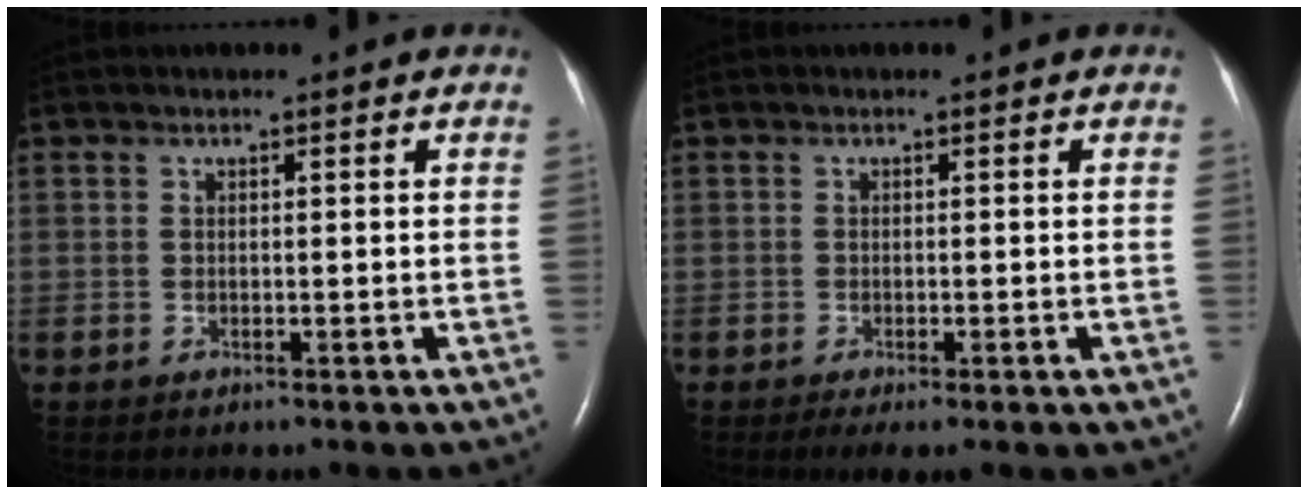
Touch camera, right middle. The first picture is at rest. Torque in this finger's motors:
{"motor_torque": [0.64, -0.53, 0.07, 0.06]}